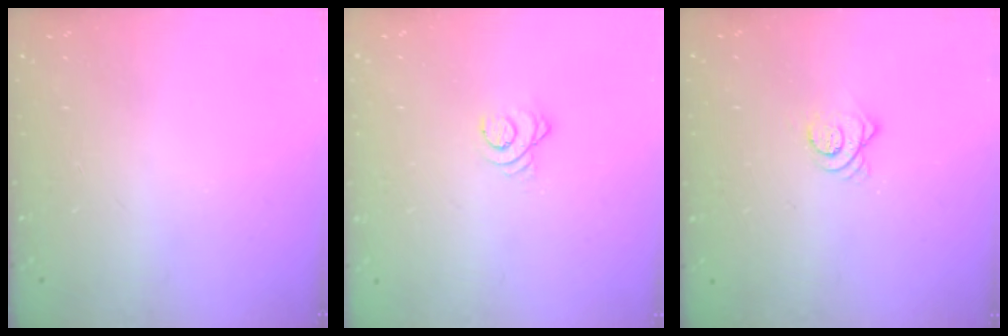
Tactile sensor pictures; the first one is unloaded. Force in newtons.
{"total": 2.5, "press": 2.5, "slide": 0.1}
{"total": 3.6, "press": 3.6, "slide": 0.1}